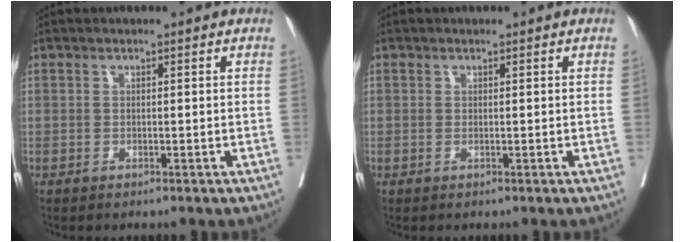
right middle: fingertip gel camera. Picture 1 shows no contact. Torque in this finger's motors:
{"motor_torque": [-0.07, 0.02, -0.03, 0.00]}